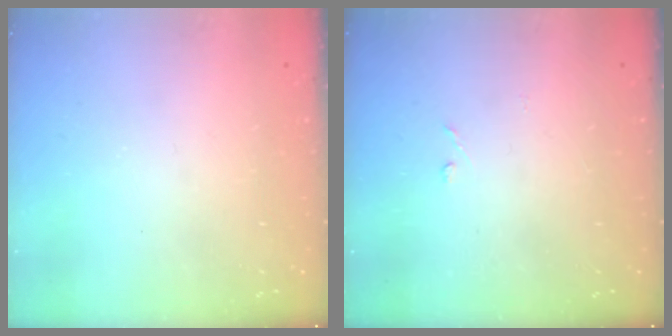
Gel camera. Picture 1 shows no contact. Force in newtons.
{"total": 3.2, "press": 3.2, "slide": 0.4}